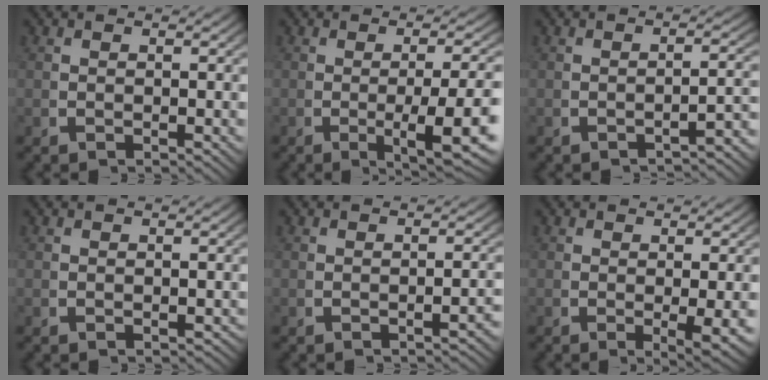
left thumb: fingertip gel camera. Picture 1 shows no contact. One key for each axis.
{"total": 6.8, "fx": -1.7, "fy": 2.1, "fz": 6.2, "tx": -0.100, "ty": -0.010, "tz": -0.019}
{"total": 3.3, "fx": -2.5, "fy": 0.6, "fz": 2.0, "tx": -0.030, "ty": -0.002, "tz": -0.031}
{"total": 0.7, "fx": -0.6, "fy": 0.3, "fz": 0.2, "tx": -0.003, "ty": -0.002, "tz": -0.007}
{"total": 1.6, "fx": -1.2, "fy": 0.2, "fz": 1.1, "tx": -0.020, "ty": 0.004, "tz": -0.016}
{"total": 3.0, "fx": -0.2, "fy": 0.9, "fz": 2.9, "tx": -0.044, "ty": -0.011, "tz": 0.003}